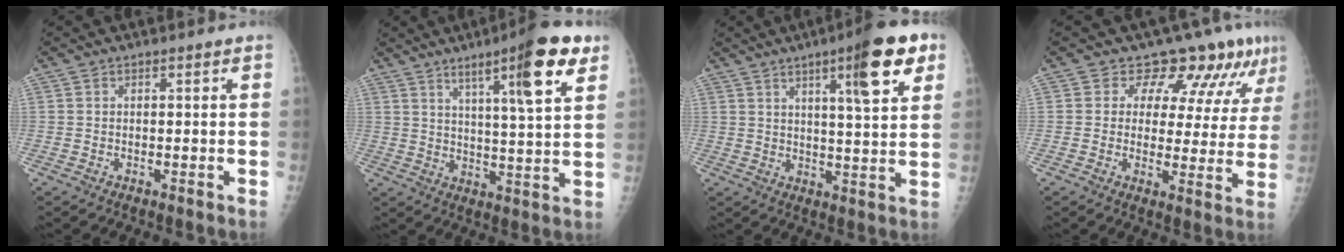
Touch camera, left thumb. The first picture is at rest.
{"total": 13.8, "force": [7.5, 1.7, 11.4], "torque": [-0.163, -0.032, 0.111]}
{"total": 13.4, "force": [6.6, 2.7, 11.3], "torque": [-0.145, -0.022, 0.091]}
{"total": 10.1, "force": [7.9, 4.8, 4.1], "torque": [-0.026, -0.047, 0.086]}